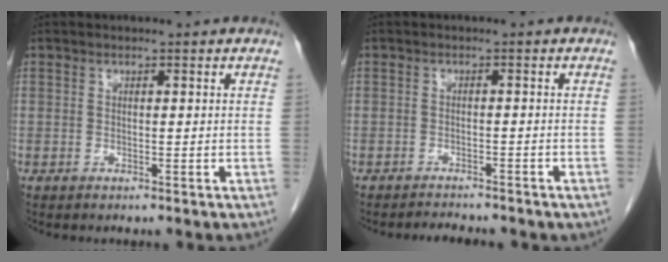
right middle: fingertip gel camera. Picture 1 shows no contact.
{"total": 3.7, "force": [-3.4, 0.9, 1.2], "torque": [-0.020, -0.003, -0.044]}